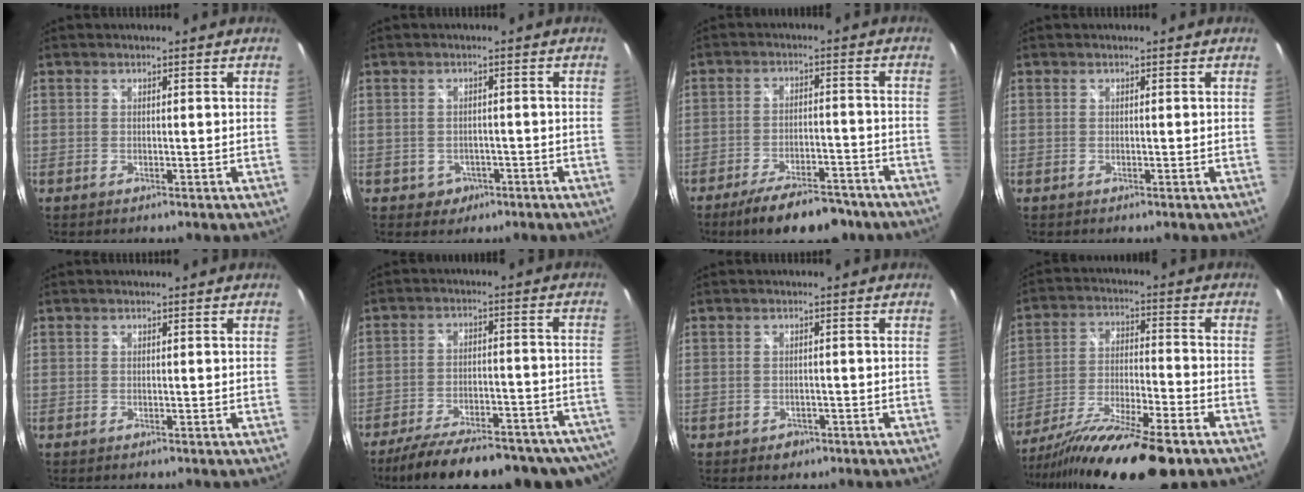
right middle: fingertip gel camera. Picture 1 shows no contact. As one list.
[{"total": 3.4, "force": [-1.4, 3.0, 0.7], "torque": [-0.025, 0.003, -0.013]}, {"total": 12.8, "force": [-10.1, 4.1, 6.8], "torque": [-0.130, -0.010, -0.150]}, {"total": 0.0}, {"total": 0.0}, {"total": 27.4, "force": [-23.3, 7.6, 12.3], "torque": [-0.206, -0.025, -0.301]}, {"total": 2.2, "force": [-1.1, 1.8, 0.7], "torque": [-0.017, -0.002, -0.014]}, {"total": 20.2, "force": [-15.4, 2.5, 12.9], "torque": [-0.242, -0.051, -0.261]}]